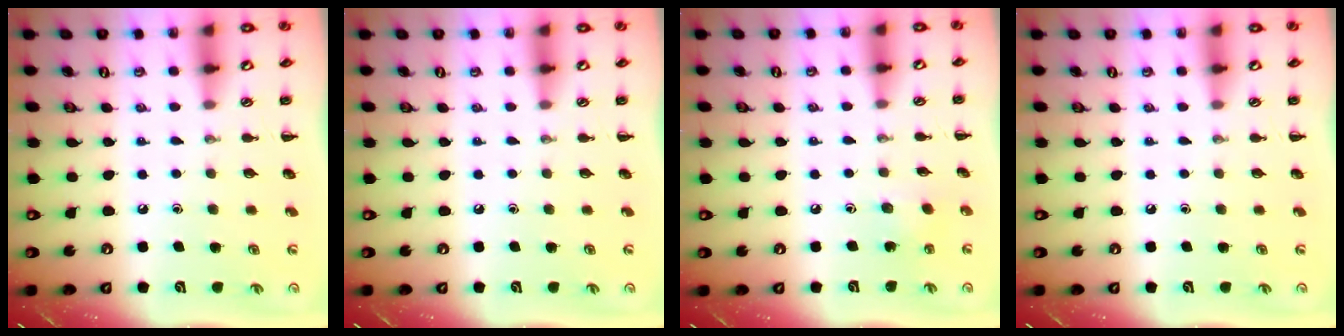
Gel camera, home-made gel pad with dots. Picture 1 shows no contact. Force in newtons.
{"total": 0.0}
{"total": 2.5, "press": 2.4, "slide": 0.7}
{"total": 0.0}